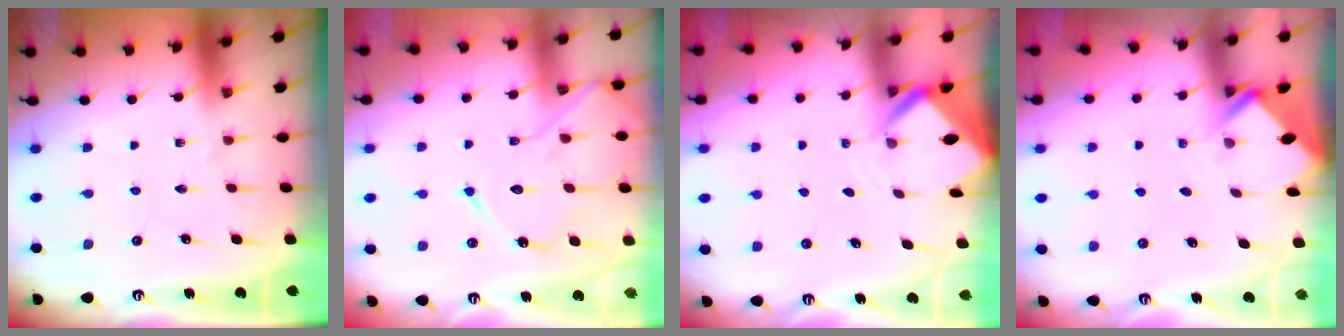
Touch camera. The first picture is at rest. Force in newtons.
{"total": 12.8, "press": 12.8, "slide": 1.1}
{"total": 3.2, "press": 3.2, "slide": 0.2}
{"total": 2.9, "press": 2.9, "slide": 0.2}